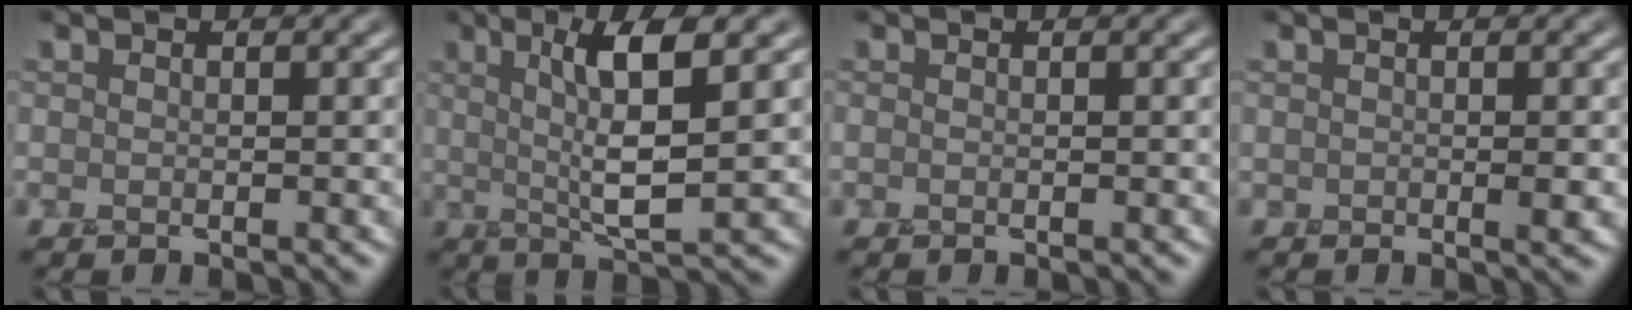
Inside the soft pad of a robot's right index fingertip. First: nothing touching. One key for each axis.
{"total": 6.1, "fx": 1.8, "fy": 1.1, "fz": 5.7, "tx": -0.102, "ty": -0.001, "tz": 0.034}
{"total": 0.0}
{"total": 1.3, "fx": -0.1, "fy": 0.6, "fz": 1.1, "tx": -0.015, "ty": -0.006, "tz": -0.004}